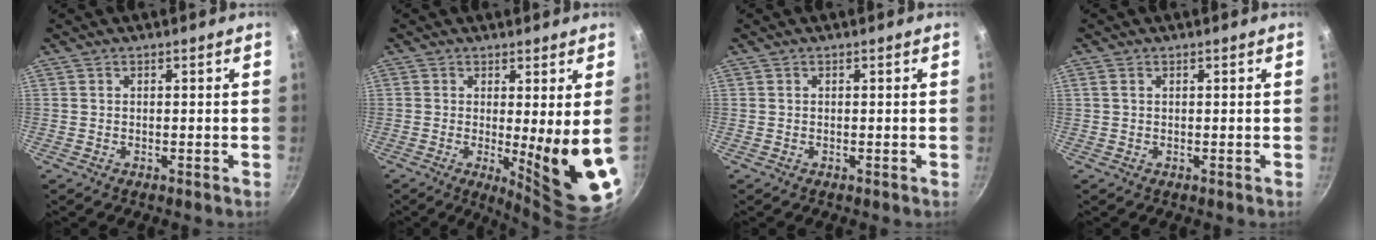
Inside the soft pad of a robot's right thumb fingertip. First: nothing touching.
{"total": 11.4, "force": [-0.4, 1.3, 11.3], "torque": [-0.150, -0.038, 0.003]}
{"total": 0.0}
{"total": 0.7, "force": [0.3, 0.4, 0.5], "torque": [-0.011, 0.001, 0.004]}